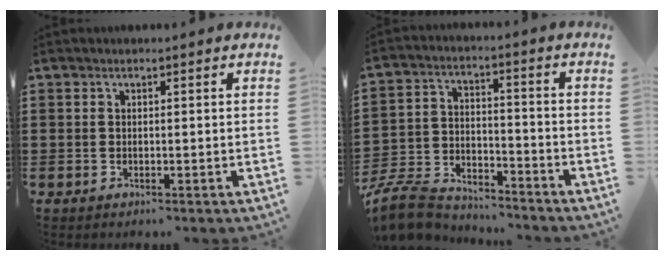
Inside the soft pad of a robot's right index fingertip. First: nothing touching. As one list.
[{"total": 8.6, "force": [-8.1, 2.1, 1.9], "torque": [-0.050, 0.018, -0.161]}]